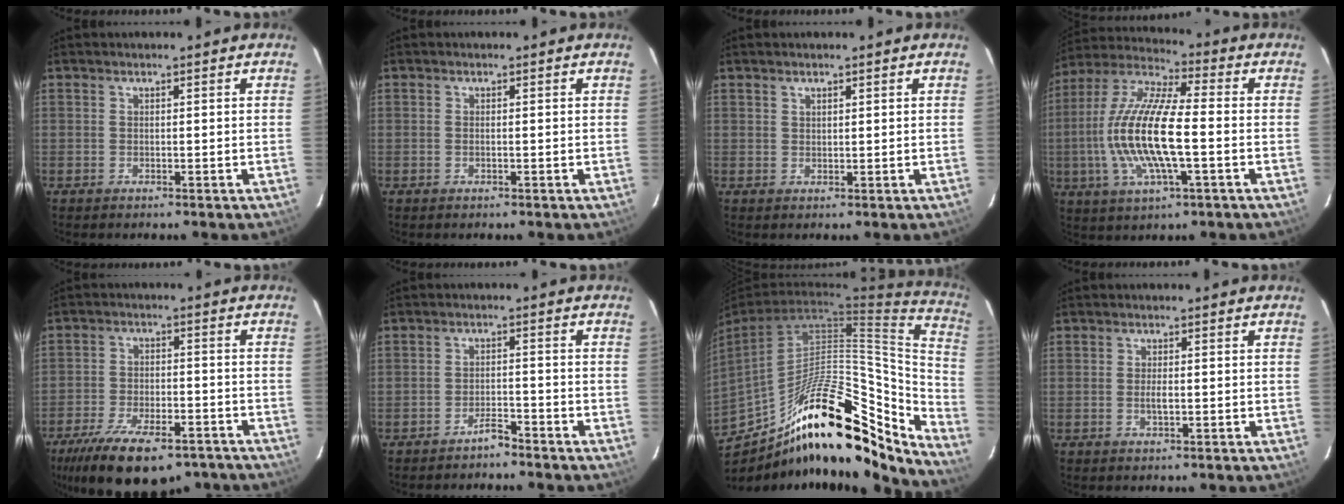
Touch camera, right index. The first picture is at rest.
{"total": 0.7, "force": [-0.1, 0.0, 0.7], "torque": [-0.014, 0.001, -0.003]}
{"total": 1.1, "force": [0.8, 0.5, 0.4], "torque": [-0.004, 0.002, 0.015]}
{"total": 17.7, "force": [-2.5, 4.5, 17.0], "torque": [-0.340, -0.002, -0.055]}
{"total": 19.9, "force": [-14.2, 8.0, 11.5], "torque": [-0.228, -0.031, -0.212]}
{"total": 2.8, "force": [-2.6, 0.3, 0.8], "torque": [-0.022, 0.004, -0.041]}
{"total": 20.7, "force": [-15.2, 6.4, 12.5], "torque": [-0.166, 0.015, -0.259]}
{"total": 1.9, "force": [-0.3, 0.5, 1.8], "torque": [-0.035, -0.001, -0.006]}